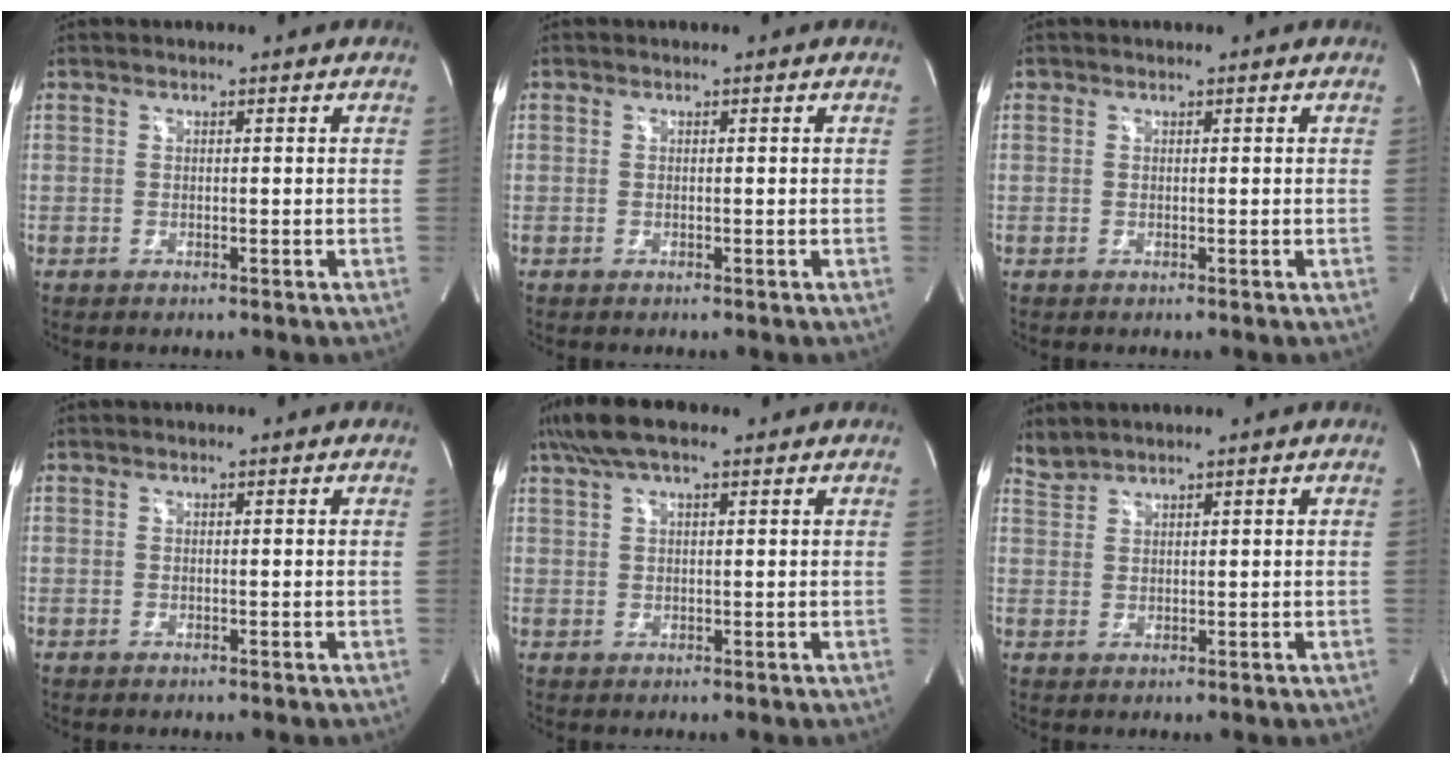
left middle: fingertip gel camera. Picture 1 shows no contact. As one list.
[{"total": 0.0}, {"total": 0.0}, {"total": 0.0}, {"total": 8.4, "force": [5.7, 2.4, 5.7], "torque": [-0.117, 0.031, 0.099]}, {"total": 2.2, "force": [2.2, -0.2, 0.0], "torque": [-0.009, 0.010, 0.053]}]